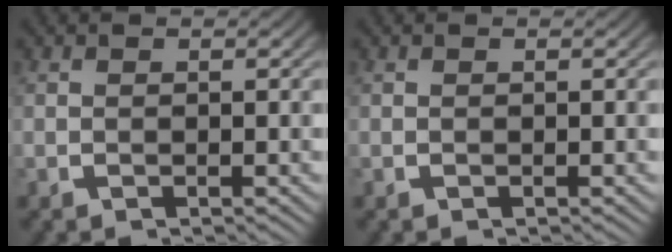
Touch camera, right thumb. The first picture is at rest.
{"total": 0.0}